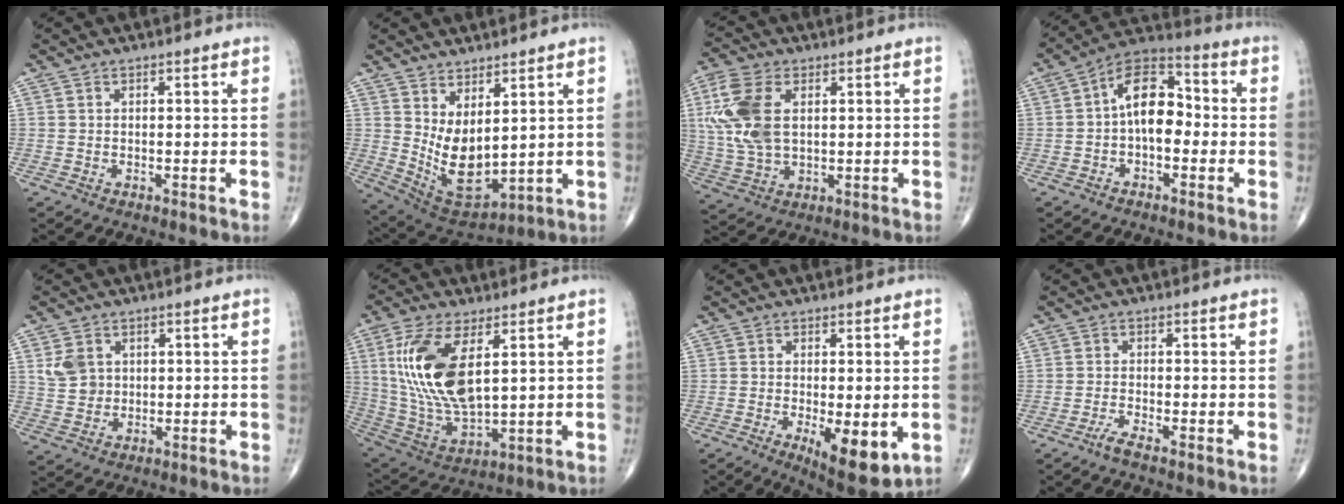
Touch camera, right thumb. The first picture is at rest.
{"total": 10.9, "force": [2.7, 5.3, 9.1], "torque": [-0.146, -0.038, 0.077]}
{"total": 12.6, "force": [2.6, 7.3, 9.9], "torque": [-0.227, 0.000, 0.055]}
{"total": 11.3, "force": [-0.7, 6.8, 9.1], "torque": [-0.123, 0.036, -0.028]}
{"total": 5.1, "force": [1.6, 4.1, 2.5], "torque": [-0.033, -0.004, 0.037]}
{"total": 17.6, "force": [4.6, 7.9, 15.0], "torque": [-0.305, -0.022, 0.100]}
{"total": 9.9, "force": [-2.6, 3.6, 8.9], "torque": [-0.127, -0.022, -0.031]}
{"total": 1.8, "force": [-1.5, -0.1, 1.1], "torque": [-0.036, 0.000, -0.033]}